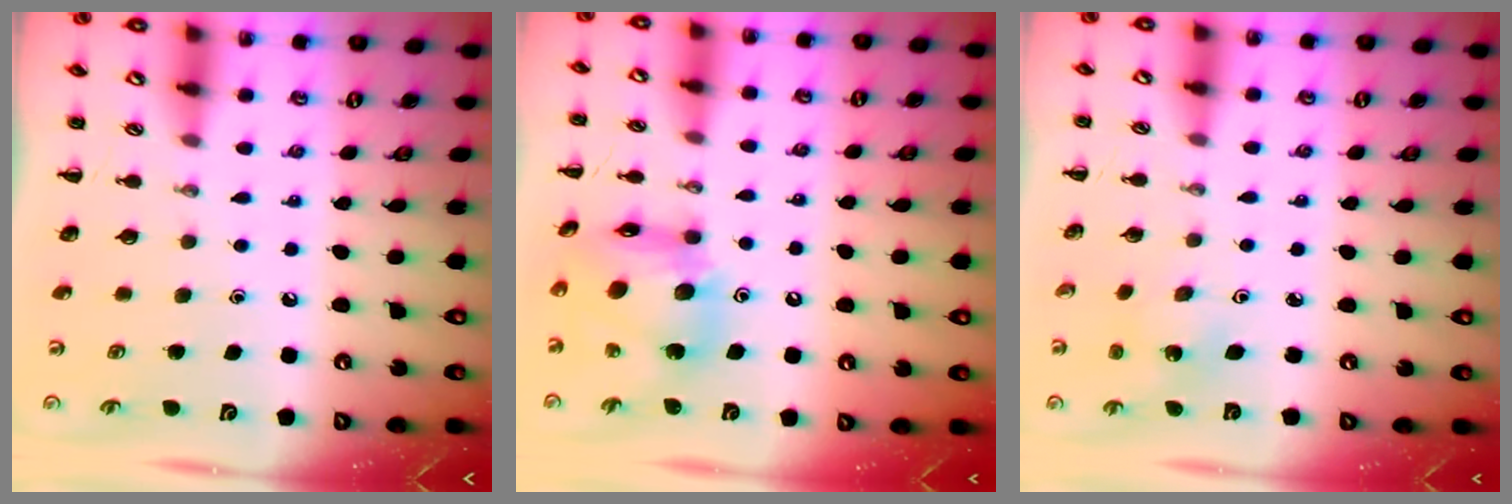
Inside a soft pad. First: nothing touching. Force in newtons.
{"total": 16.4, "press": 16.2, "slide": 2.3}
{"total": 3.0, "press": 2.8, "slide": 1.0}